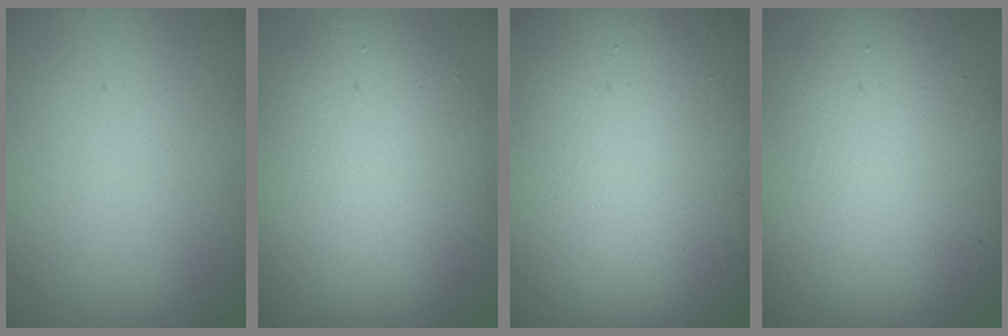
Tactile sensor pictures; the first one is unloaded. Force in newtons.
{"total": 8.8, "press": 8.8, "slide": 0.7}
{"total": 21.4, "press": 21.4, "slide": 1.1}
{"total": 13.0, "press": 12.9, "slide": 1.0}